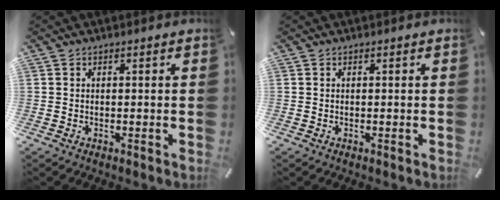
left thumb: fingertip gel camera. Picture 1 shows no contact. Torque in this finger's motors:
{"motor_torque": [-0.05, 0.01, 0.04, -0.04, 0.00]}